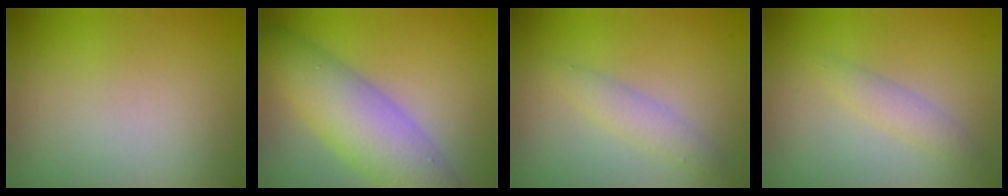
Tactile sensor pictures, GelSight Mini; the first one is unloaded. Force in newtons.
{"total": 7.0, "press": 7.0, "slide": 0.2}
{"total": 1.8, "press": 1.8, "slide": 0.1}
{"total": 1.6, "press": 1.6, "slide": 0.0}